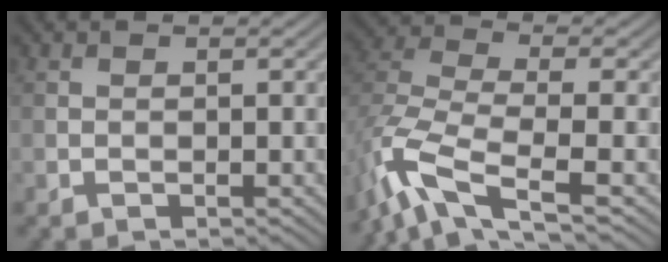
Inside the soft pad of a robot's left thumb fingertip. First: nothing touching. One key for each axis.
{"total": 9.6, "fx": -5.2, "fy": 3.5, "fz": 7.3, "tx": -0.163, "ty": -0.015, "tz": -0.114}